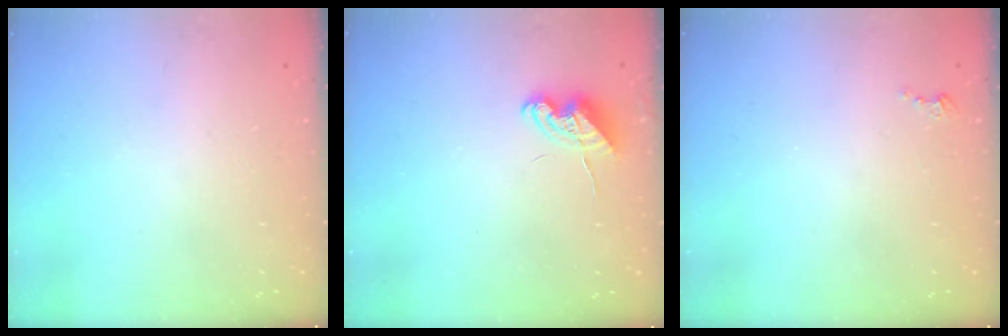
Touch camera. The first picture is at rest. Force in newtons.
{"total": 6.9, "press": 6.8, "slide": 1.0}
{"total": 2.3, "press": 2.3, "slide": 0.3}